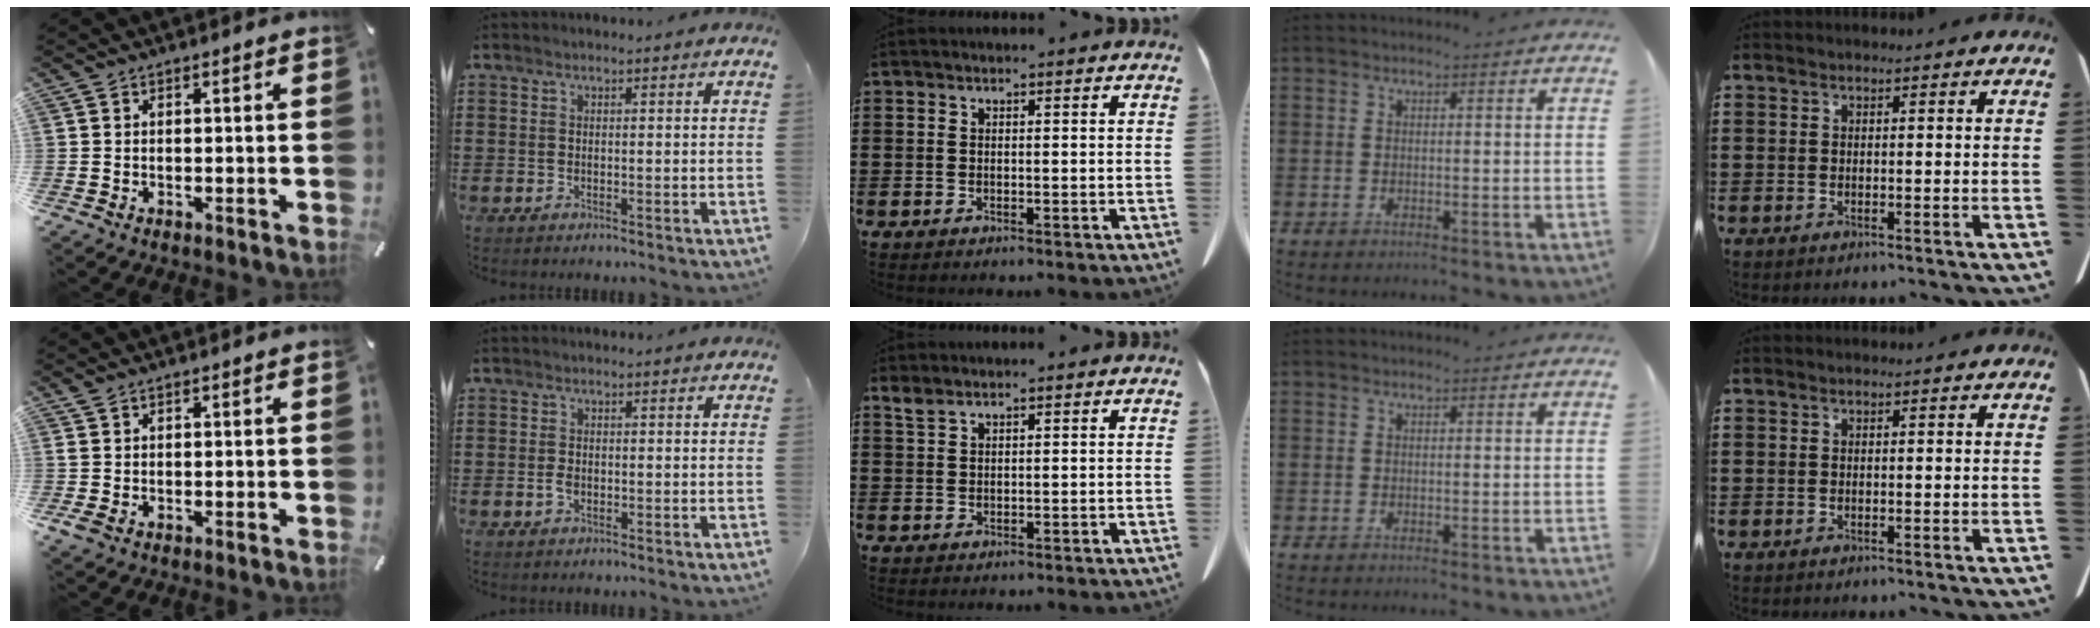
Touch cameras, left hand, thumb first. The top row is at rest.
{"thumb": {"total": 1.7, "force": [0.0, 1.1, 1.3], "torque": [-0.031, 0.001, -0.002]}, "index": {"total": 1.5, "force": [-0.5, 0.9, 1.1], "torque": [-0.030, -0.003, -0.011]}, "middle": {"total": 1.5, "force": [1.2, 0.2, 1.0], "torque": [-0.023, -0.002, 0.023]}}